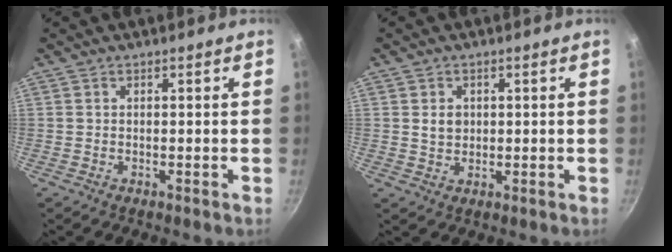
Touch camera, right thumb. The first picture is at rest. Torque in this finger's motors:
{"motor_torque": [0.15, 1.24, 0.67, -0.29, 0.00]}